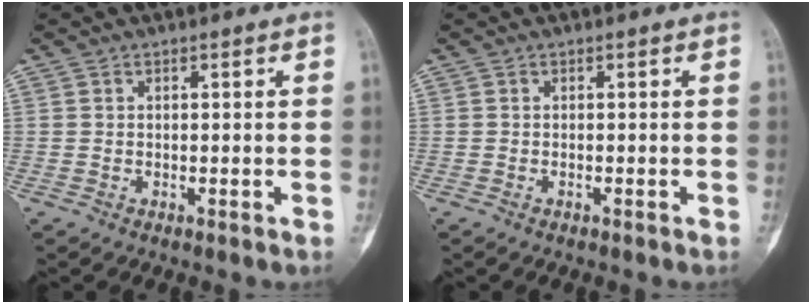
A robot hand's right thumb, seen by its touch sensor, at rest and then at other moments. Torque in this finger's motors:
{"motor_torque": [0.49, -0.33, -0.16, 0.05, 0.01]}